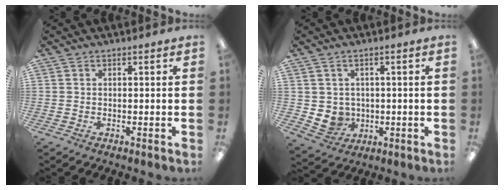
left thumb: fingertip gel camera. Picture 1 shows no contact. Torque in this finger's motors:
{"motor_torque": [-0.48, 0.51, 0.27, -0.38, 0.00]}